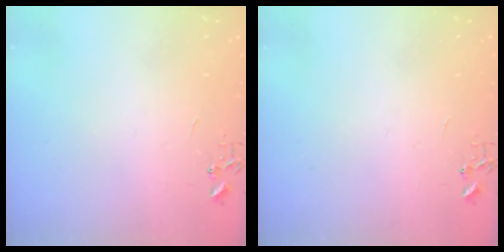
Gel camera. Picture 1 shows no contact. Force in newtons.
{"total": 0.0}